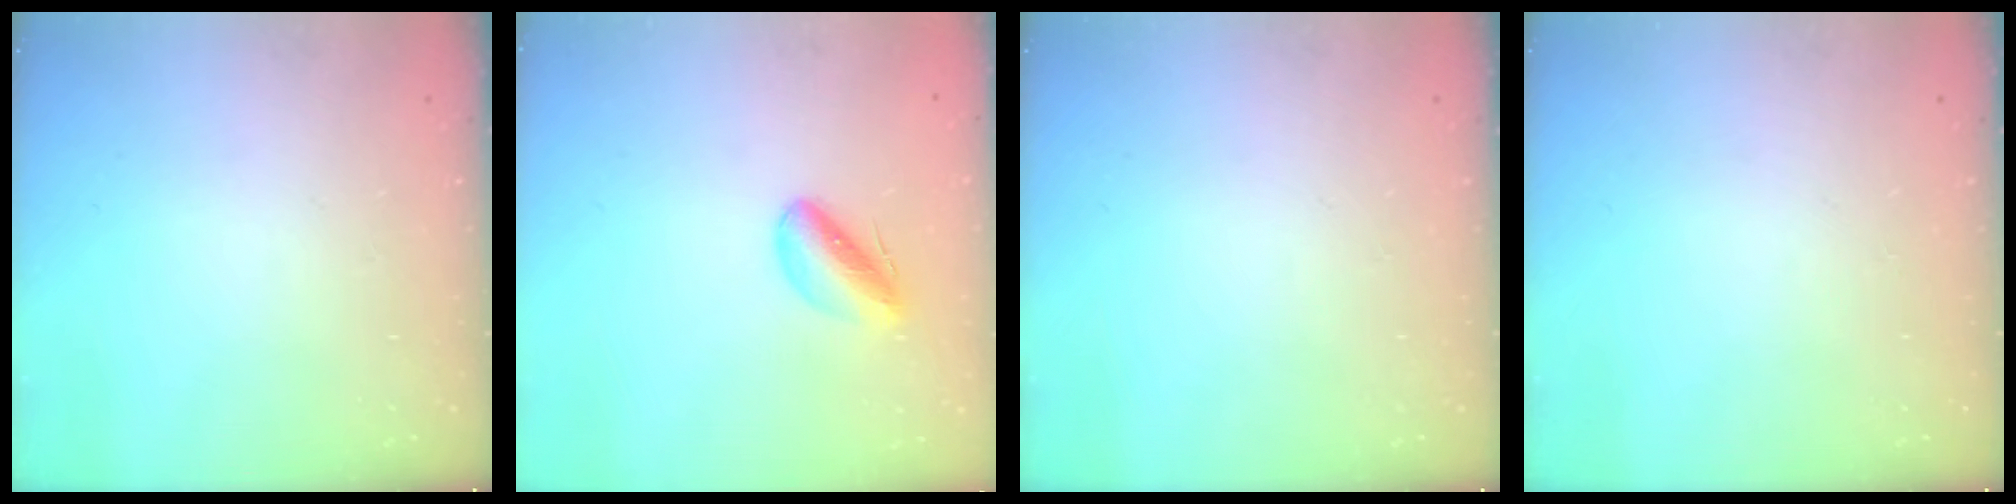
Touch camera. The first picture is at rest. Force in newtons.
{"total": 6.2, "press": 5.9, "slide": 2.0}
{"total": 0.0}
{"total": 0.0}